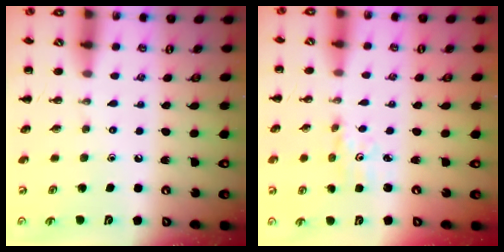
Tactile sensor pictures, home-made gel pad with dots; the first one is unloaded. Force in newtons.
{"total": 2.1, "press": 2.0, "slide": 0.7}